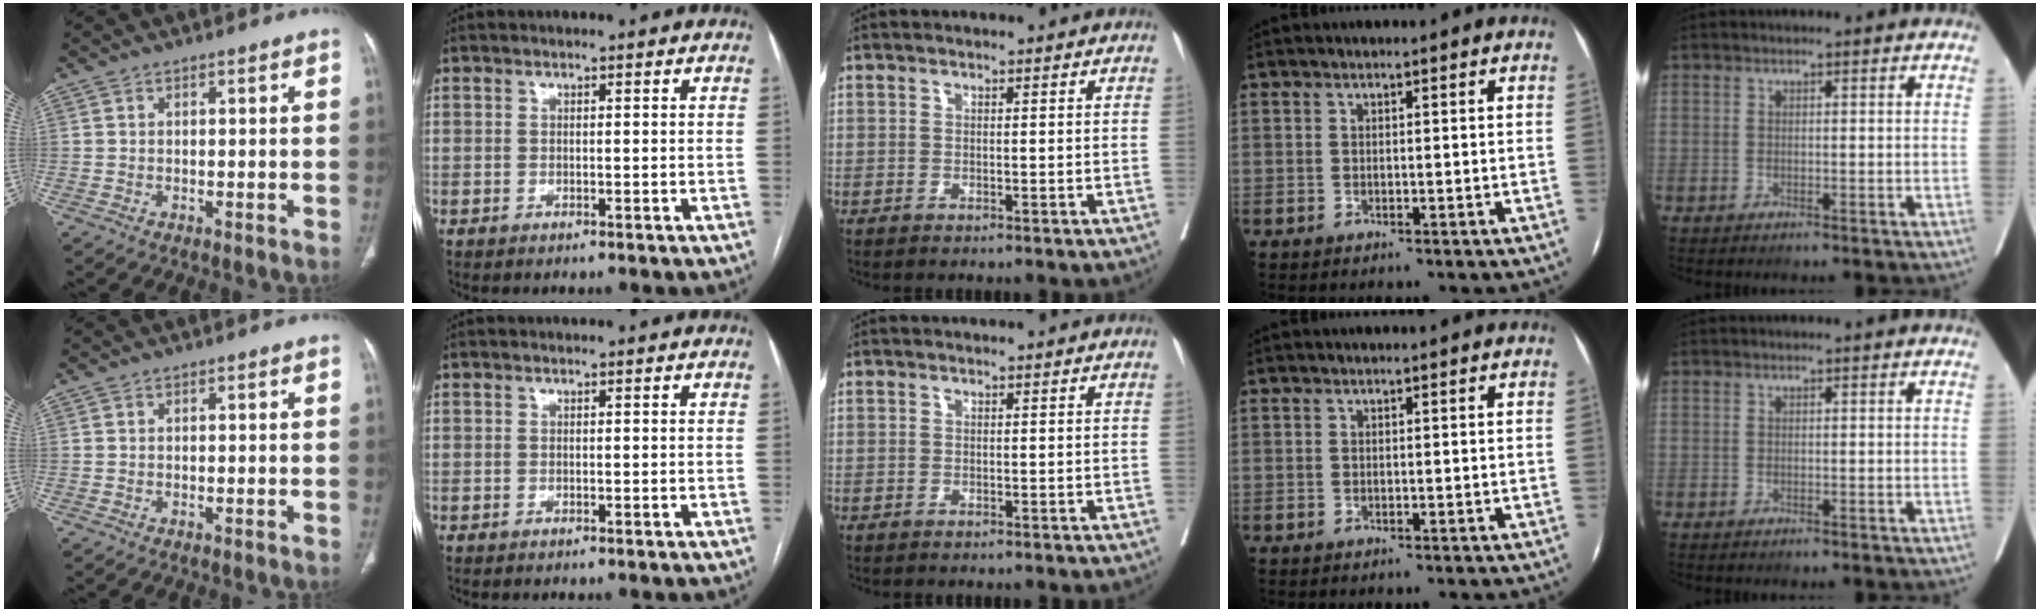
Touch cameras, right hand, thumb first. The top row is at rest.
{}